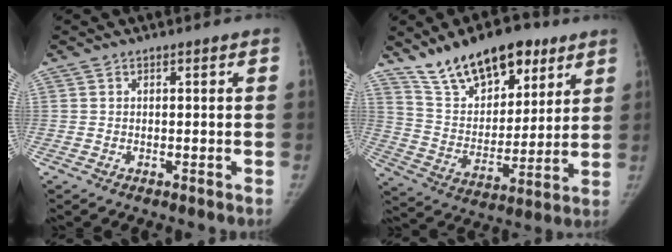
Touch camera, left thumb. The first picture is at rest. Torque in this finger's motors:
{"motor_torque": [0.13, 0.13, 1.41, -1.36, 0.06]}